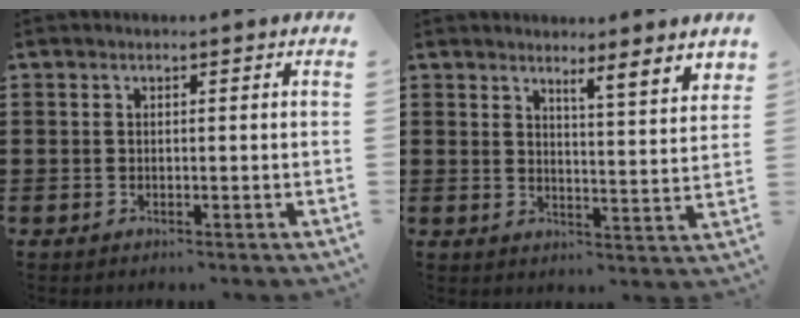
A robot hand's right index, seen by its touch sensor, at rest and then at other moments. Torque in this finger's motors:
{"motor_torque": [-0.09, 0.28, 0.22, 0.02]}